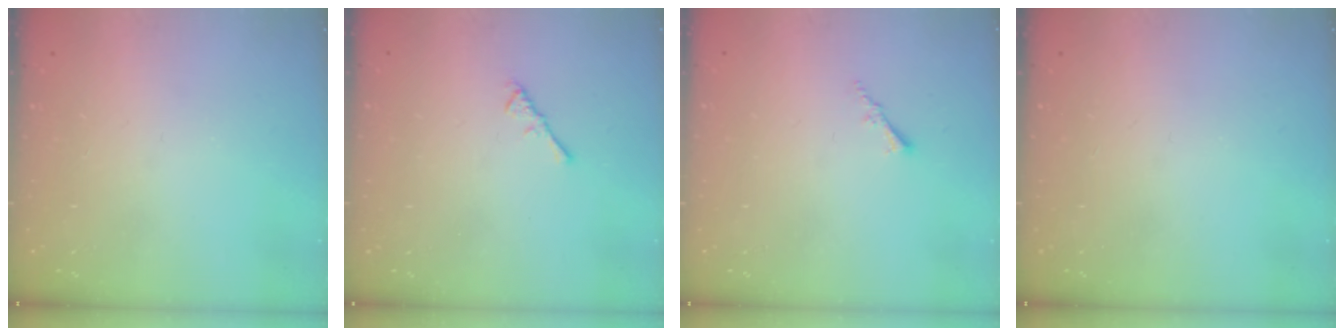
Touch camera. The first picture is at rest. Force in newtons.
{"total": 2.2, "press": 2.1, "slide": 0.5}
{"total": 1.5, "press": 1.5, "slide": 0.4}
{"total": 0.0}